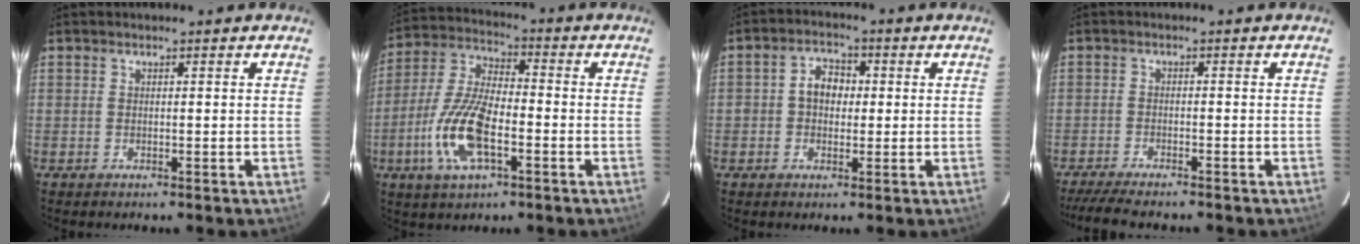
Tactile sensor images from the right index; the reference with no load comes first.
{"total": 13.9, "force": [-4.6, 5.5, 11.9], "torque": [-0.259, -0.004, -0.090]}
{"total": 4.9, "force": [0.1, 4.0, 2.8], "torque": [-0.051, 0.017, 0.002]}
{"total": 8.0, "force": [-7.0, 0.9, 3.8], "torque": [-0.093, -0.019, -0.118]}